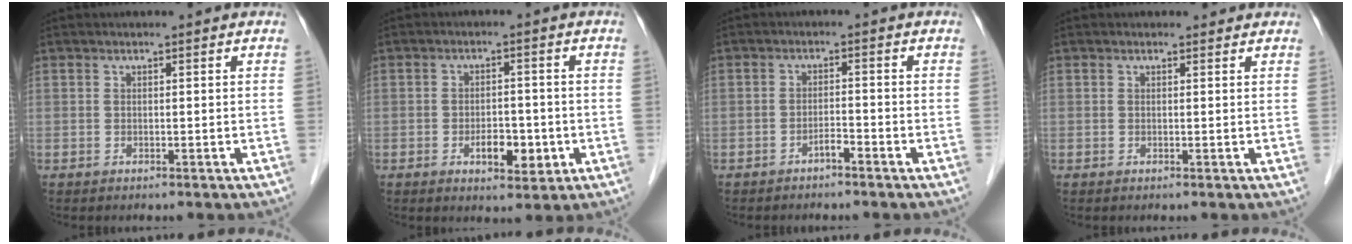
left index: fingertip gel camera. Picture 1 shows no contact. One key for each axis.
{"total": 5.2, "fx": -1.7, "fy": 2.5, "fz": 4.2, "tx": -0.067, "ty": 0.002, "tz": -0.019}
{"total": 1.8, "fx": -1.5, "fy": 0.2, "fz": 1.0, "tx": -0.017, "ty": 0.002, "tz": -0.026}
{"total": 1.0, "fx": 0.9, "fy": 0.4, "fz": 0.0, "tx": -0.009, "ty": 0.000, "tz": 0.008}